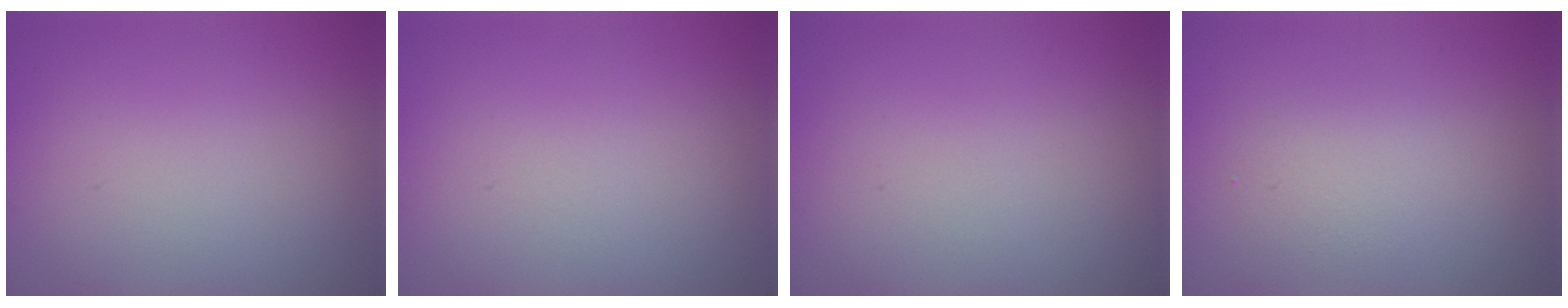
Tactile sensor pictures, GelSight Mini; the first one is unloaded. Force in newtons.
{"total": 0.0}
{"total": 0.0}
{"total": 2.1, "press": 2.1, "slide": 0.0}